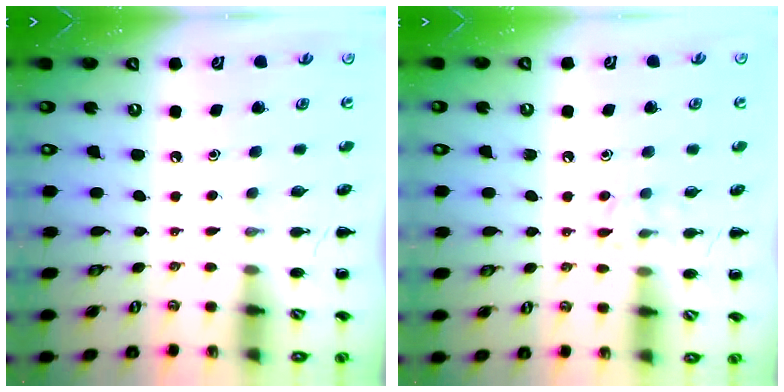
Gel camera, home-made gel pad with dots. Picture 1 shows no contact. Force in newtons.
{"total": 6.3, "press": 6.2, "slide": 1.3}